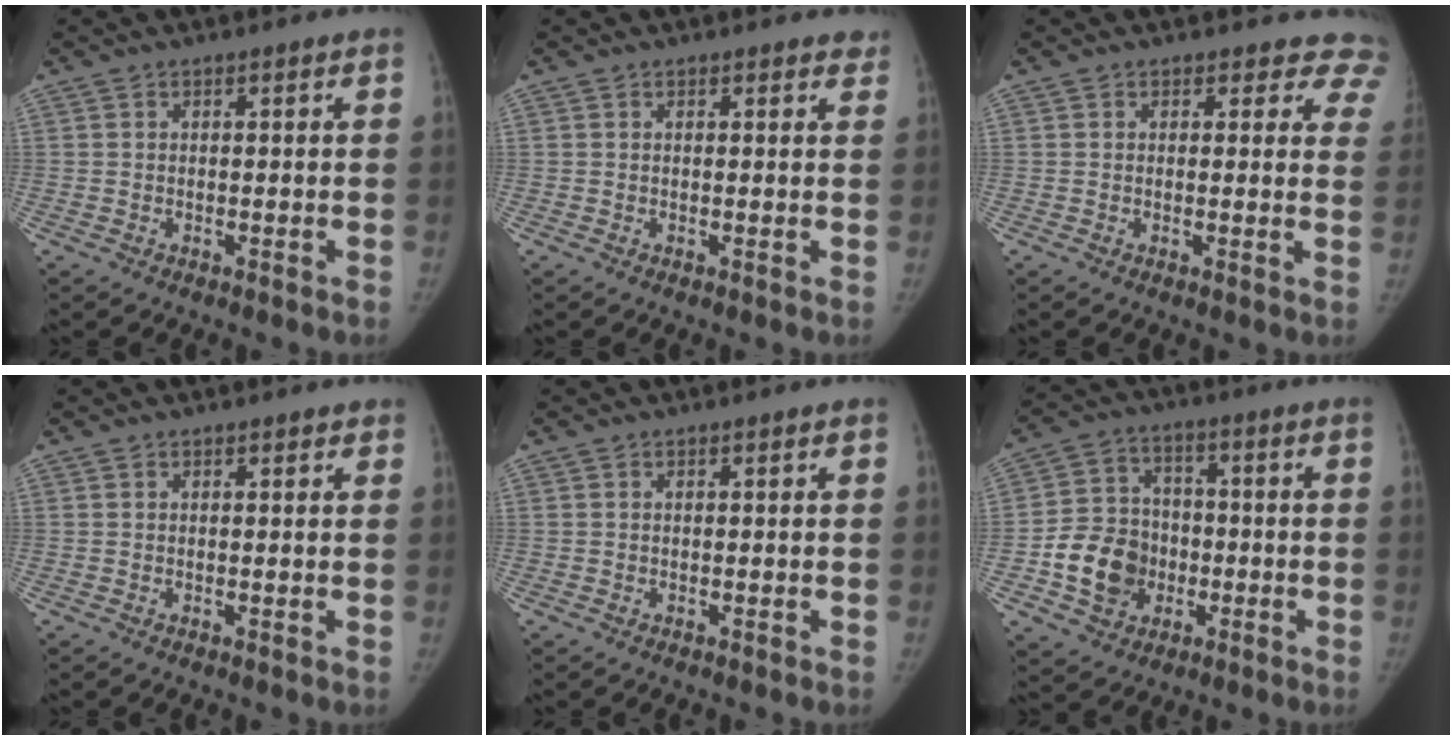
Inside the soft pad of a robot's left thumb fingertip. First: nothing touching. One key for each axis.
{"total": 1.6, "fx": 1.4, "fy": 0.8, "fz": 0.4, "tx": 0.012, "ty": -0.004, "tz": 0.004}
{"total": 7.2, "fx": 6.3, "fy": 3.6, "fz": 0.1, "tx": 0.059, "ty": -0.022, "tz": 0.031}
{"total": 0.8, "fx": 0.5, "fy": 0.4, "fz": 0.4, "tx": -0.001, "ty": -0.003, "tz": 0.003}
{"total": 0.0}
{"total": 12.7, "fx": -3.4, "fy": 10.7, "fz": 5.9, "tx": -0.069, "ty": 0.024, "tz": -0.058}